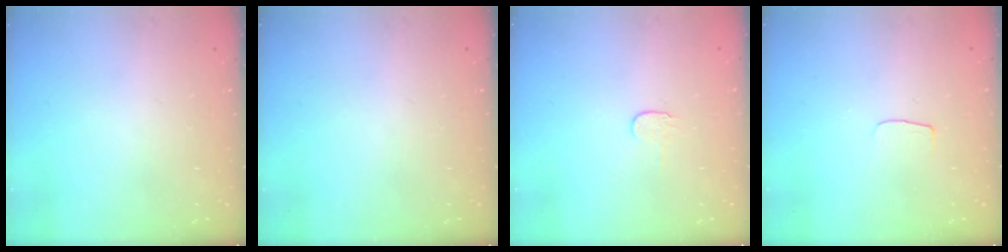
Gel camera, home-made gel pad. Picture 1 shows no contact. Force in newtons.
{"total": 0.0}
{"total": 4.0, "press": 3.9, "slide": 0.5}
{"total": 3.0, "press": 3.0, "slide": 0.3}